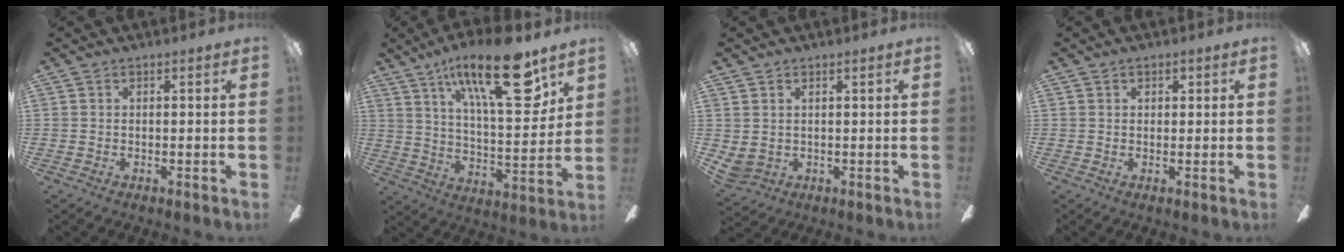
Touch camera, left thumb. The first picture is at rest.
{"total": 23.3, "force": [13.6, 7.4, 17.4], "torque": [-0.272, -0.064, 0.214]}
{"total": 3.2, "force": [1.7, 2.7, 0.7], "torque": [-0.027, -0.007, 0.034]}
{"total": 1.3, "force": [0.7, 1.0, 0.4], "torque": [0.000, 0.001, 0.010]}